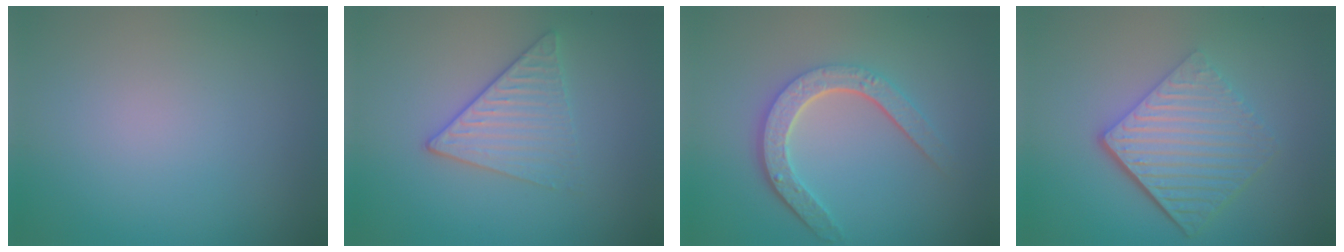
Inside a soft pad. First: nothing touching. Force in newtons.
{"total": 3.3, "press": 2.9, "slide": 1.5}
{"total": 4.7, "press": 3.5, "slide": 3.0}
{"total": 6.2, "press": 4.1, "slide": 4.6}